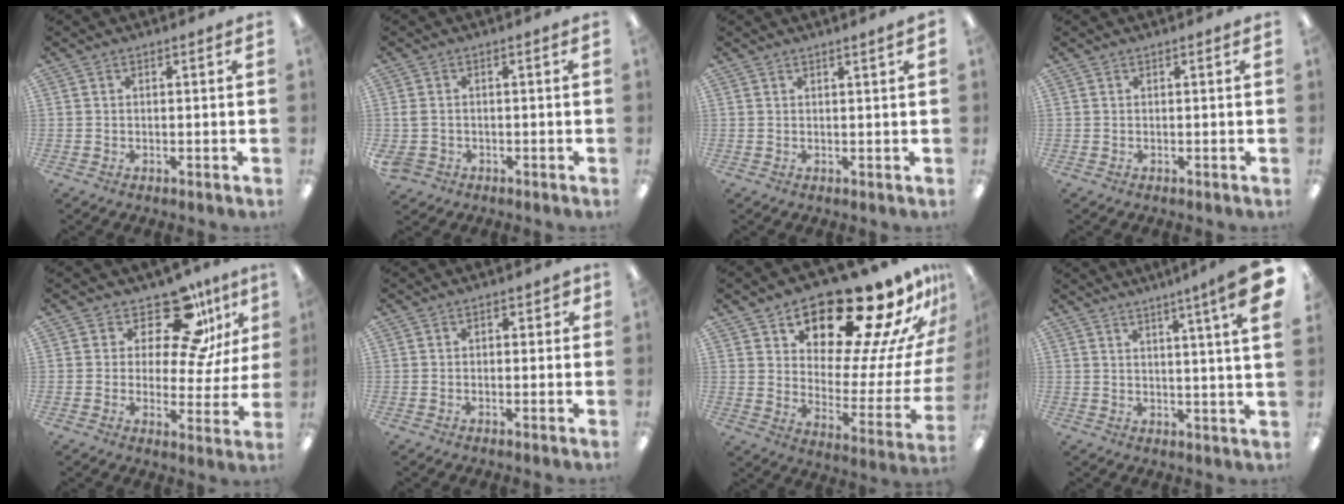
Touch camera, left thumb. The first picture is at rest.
{"total": 2.8, "force": [-0.6, 2.2, 1.6], "torque": [-0.044, 0.001, -0.015]}
{"total": 1.3, "force": [0.9, 0.0, 0.9], "torque": [-0.018, -0.001, 0.016]}
{"total": 0.0}
{"total": 15.6, "force": [10.7, 6.4, 9.2], "torque": [-0.137, -0.075, 0.180]}
{"total": 2.1, "force": [-0.5, 1.5, 1.4], "torque": [-0.015, 0.006, -0.012]}
{"total": 23.2, "force": [18.7, 7.5, 11.5], "torque": [-0.151, -0.141, 0.307]}
{"total": 9.0, "force": [4.8, 0.3, 7.6], "torque": [-0.109, -0.030, 0.073]}